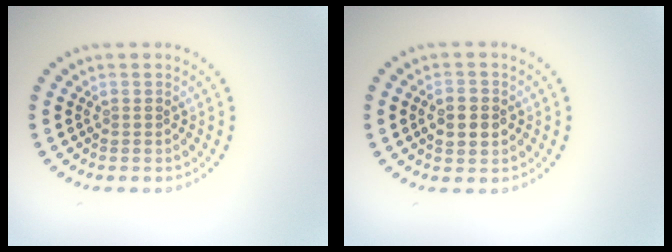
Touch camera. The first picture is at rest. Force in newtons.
{"total": 3.0, "press": 3.0, "slide": 0.0}